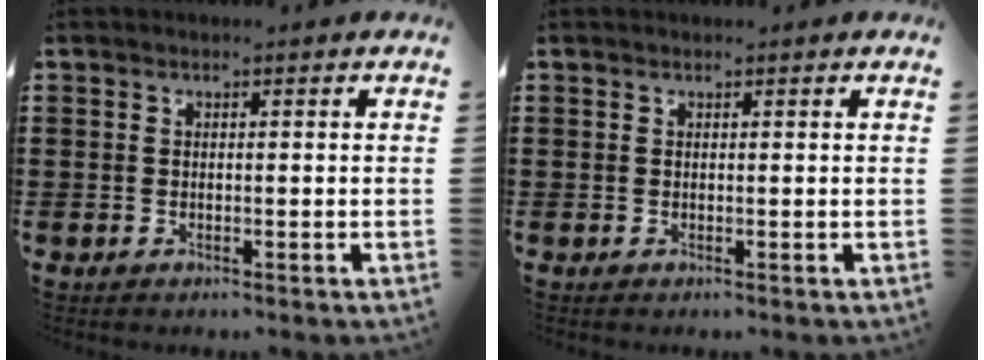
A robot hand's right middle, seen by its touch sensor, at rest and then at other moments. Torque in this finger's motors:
{"motor_torque": [0.06, -0.04, 0.00, 0.00]}